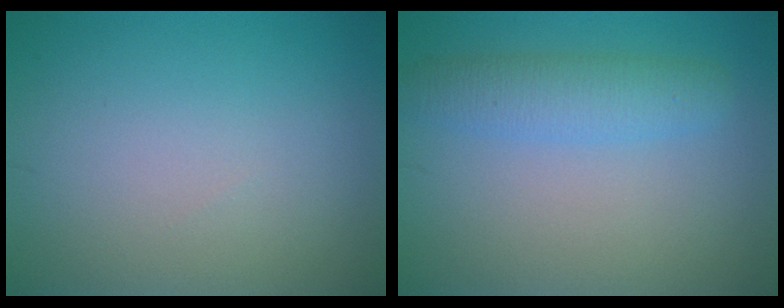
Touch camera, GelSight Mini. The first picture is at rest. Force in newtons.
{"total": 3.4, "press": 3.4, "slide": 0.1}